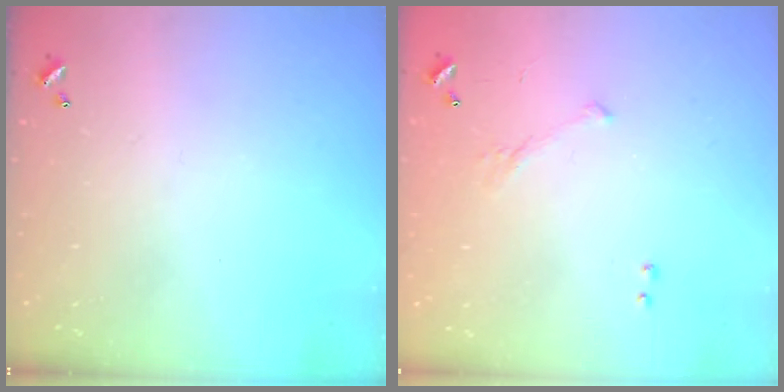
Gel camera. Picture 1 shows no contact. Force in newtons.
{"total": 5.8, "press": 5.8, "slide": 0.8}